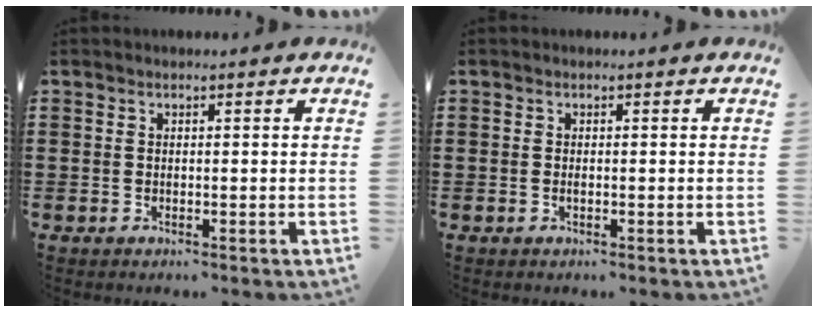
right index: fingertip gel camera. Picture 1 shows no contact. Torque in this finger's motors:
{"motor_torque": [1.05, 1.09, 0.02, 0.00]}